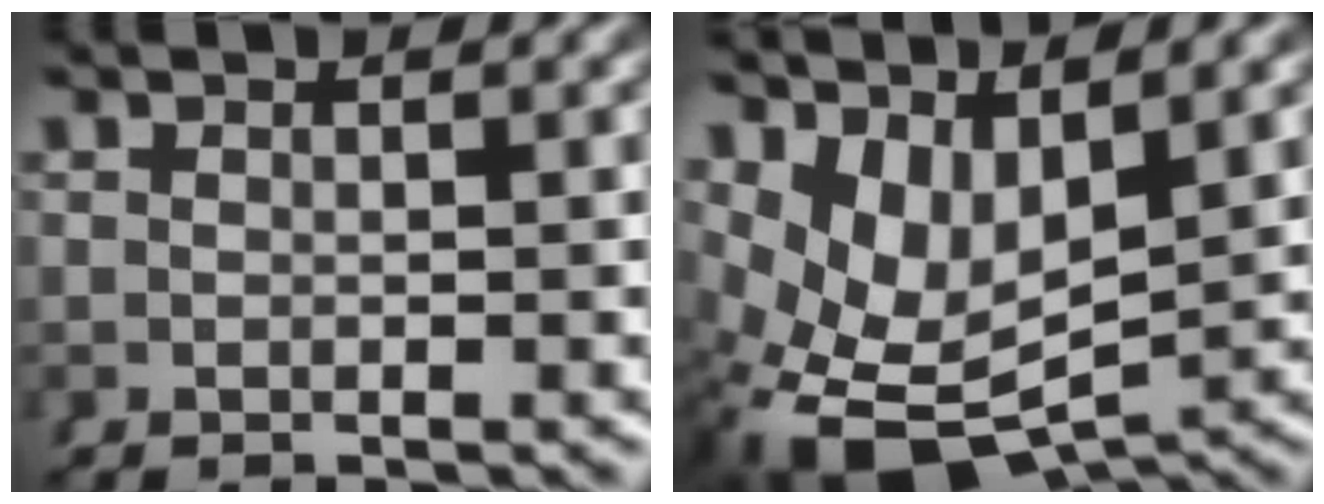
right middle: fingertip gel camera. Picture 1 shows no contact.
{"total": 12.0, "force": [-2.1, 9.1, 7.6], "torque": [-0.187, -0.061, -0.012]}